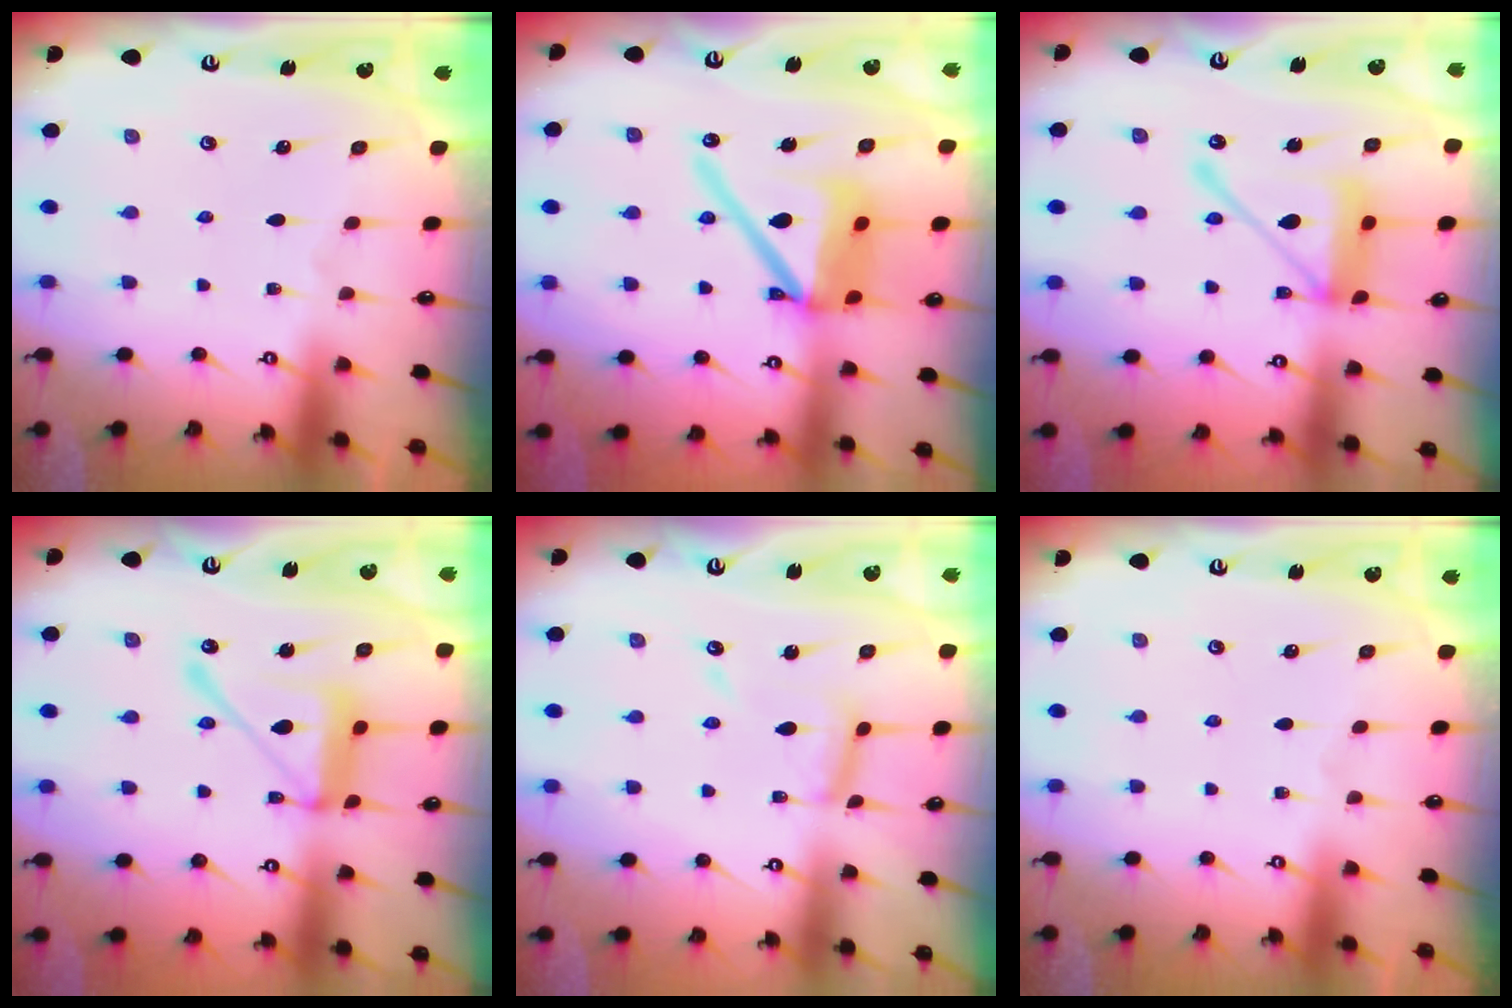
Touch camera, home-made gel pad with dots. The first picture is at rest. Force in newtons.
{"total": 16.3, "press": 16.2, "slide": 1.9}
{"total": 15.3, "press": 15.2, "slide": 1.4}
{"total": 18.8, "press": 18.8, "slide": 1.7}
{"total": 11.1, "press": 11.0, "slide": 1.0}
{"total": 0.0}